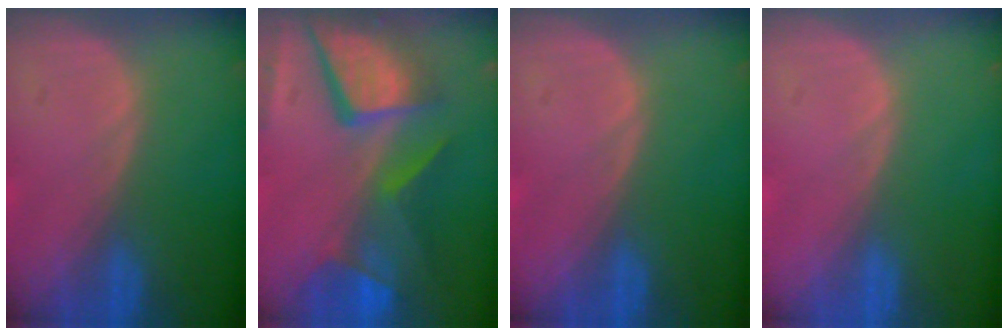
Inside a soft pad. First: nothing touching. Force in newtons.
{"total": 12.1, "press": 9.9, "slide": 6.9}
{"total": 0.0}
{"total": 0.0}